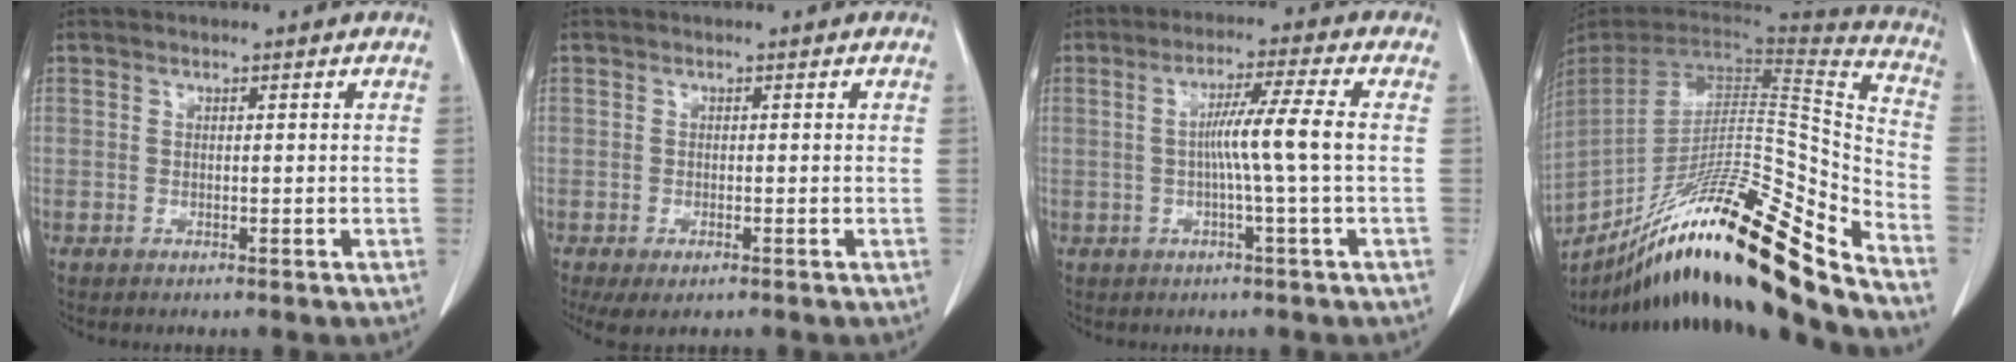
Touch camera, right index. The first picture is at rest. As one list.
[{"total": 3.5, "force": [-2.2, 1.2, 2.4], "torque": [-0.043, -0.009, -0.031]}, {"total": 6.6, "force": [-0.3, -1.5, 6.4], "torque": [-0.112, 0.009, -0.003]}, {"total": 30.8, "force": [-21.8, 1.4, 21.7], "torque": [-0.292, -0.030, -0.361]}]